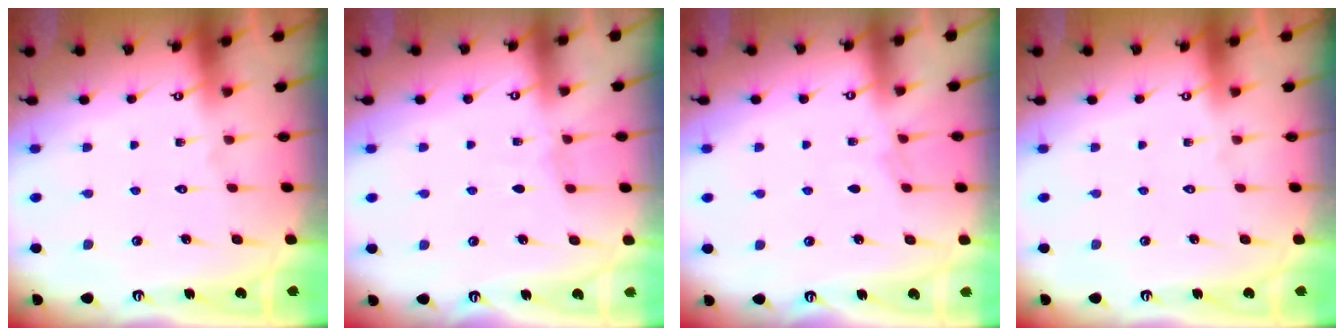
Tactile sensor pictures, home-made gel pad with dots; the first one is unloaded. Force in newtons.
{"total": 2.1, "press": 2.1, "slide": 0.3}
{"total": 1.5, "press": 1.4, "slide": 0.3}
{"total": 0.0}